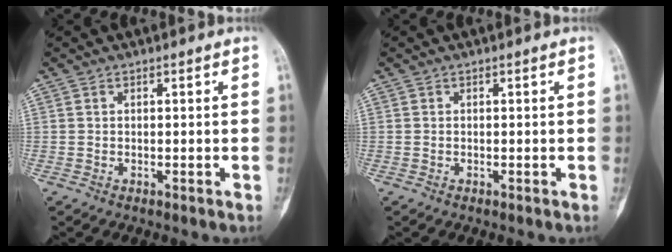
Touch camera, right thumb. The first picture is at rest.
{"total": 0.0}